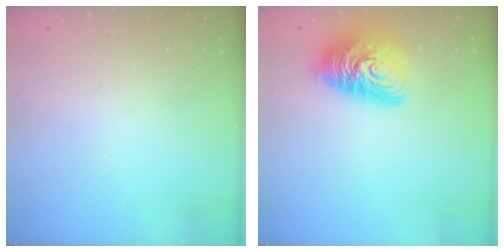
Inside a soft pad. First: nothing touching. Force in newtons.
{"total": 15.6, "press": 15.5, "slide": 1.1}